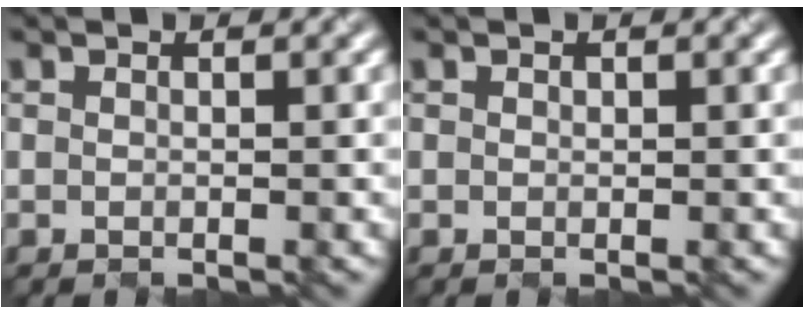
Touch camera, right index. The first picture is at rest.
{"total": 0.0}